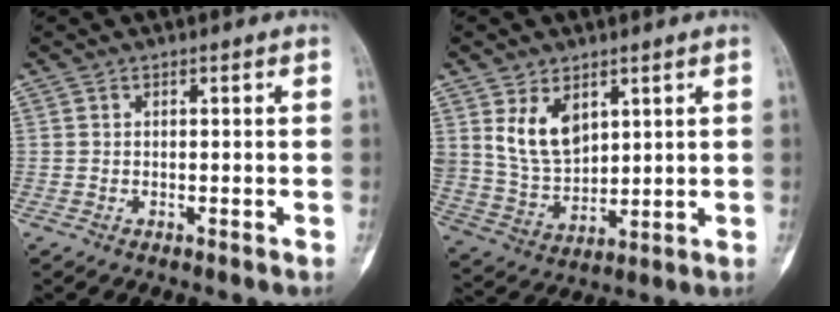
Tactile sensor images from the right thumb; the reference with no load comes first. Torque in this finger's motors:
{"motor_torque": [0.19, 1.45, 0.59, 0.14, 0.28]}